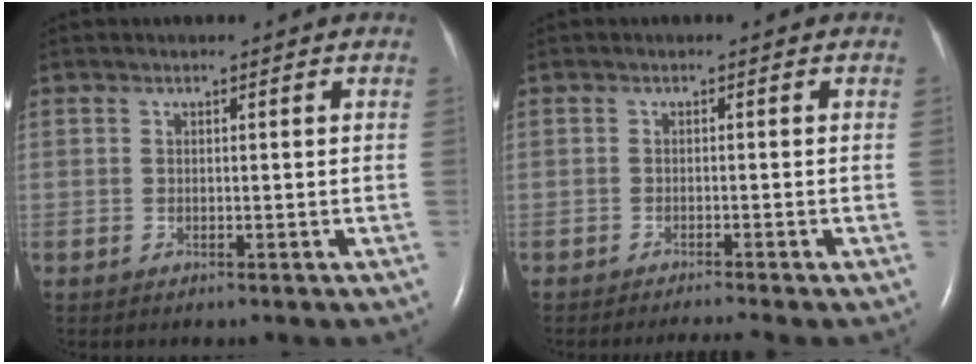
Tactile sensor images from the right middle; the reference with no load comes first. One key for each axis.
{"total": 2.8, "fx": -2.4, "fy": -1.2, "fz": 0.8, "tx": -0.012, "ty": -0.007, "tz": -0.038}